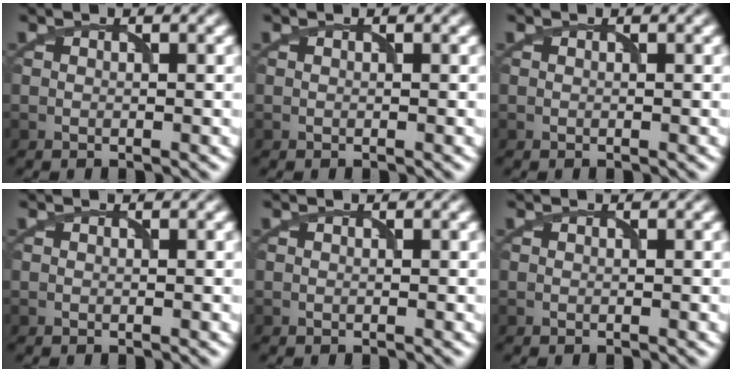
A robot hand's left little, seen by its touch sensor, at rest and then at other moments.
{"total": 0.0}
{"total": 0.0}
{"total": 0.0}
{"total": 0.0}
{"total": 0.0}